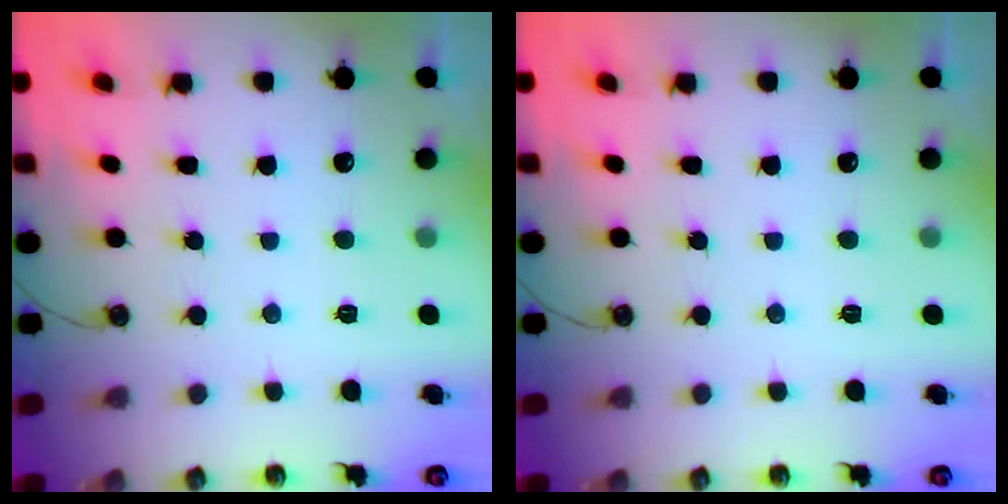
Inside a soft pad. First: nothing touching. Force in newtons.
{"total": 0.0}